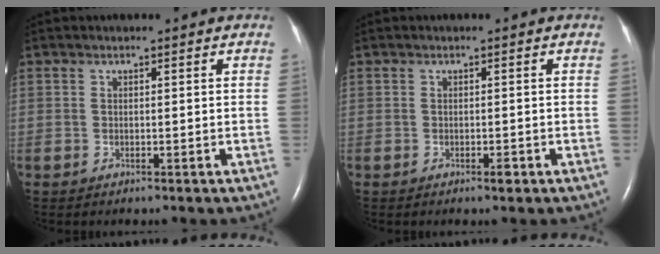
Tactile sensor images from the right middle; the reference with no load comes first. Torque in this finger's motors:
{"motor_torque": [0.08, -0.02, 0.10, 0.03]}